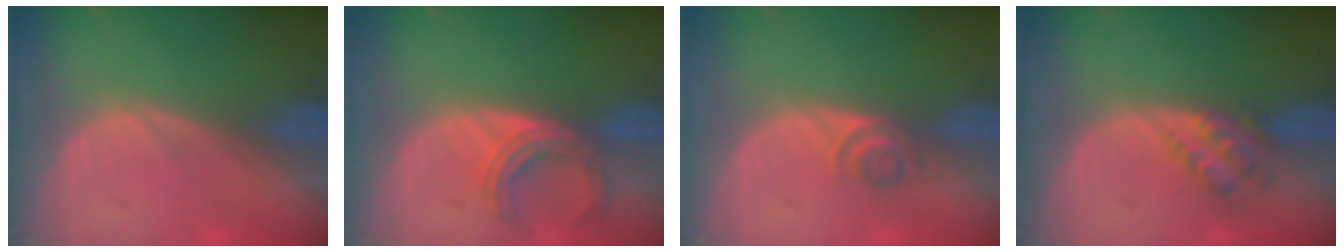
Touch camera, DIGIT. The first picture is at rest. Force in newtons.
{"total": 4.9, "press": 4.9, "slide": 0.7}
{"total": 2.5, "press": 2.4, "slide": 0.8}
{"total": 4.5, "press": 4.0, "slide": 2.0}